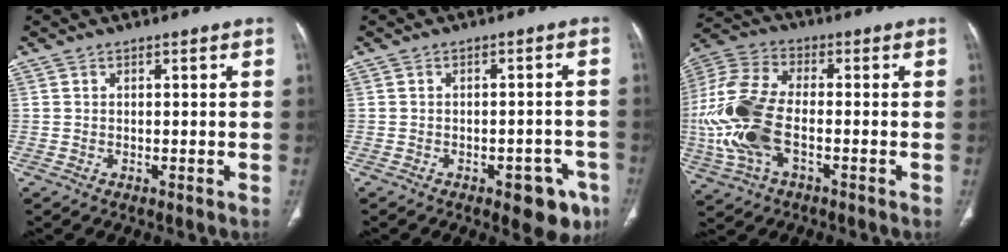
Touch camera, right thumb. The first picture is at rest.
{"total": 7.8, "force": [-4.2, 3.7, 5.5], "torque": [-0.039, 0.019, -0.047]}
{"total": 17.1, "force": [-3.0, 9.0, 14.3], "torque": [-0.336, 0.013, -0.055]}